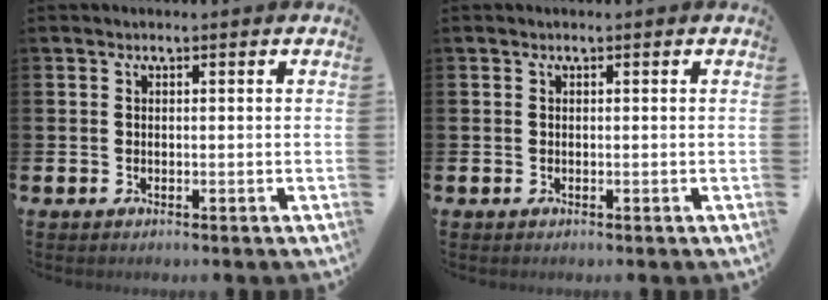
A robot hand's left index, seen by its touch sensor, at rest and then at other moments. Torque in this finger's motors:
{"motor_torque": [0.00, 0.00, 0.00, -0.01]}